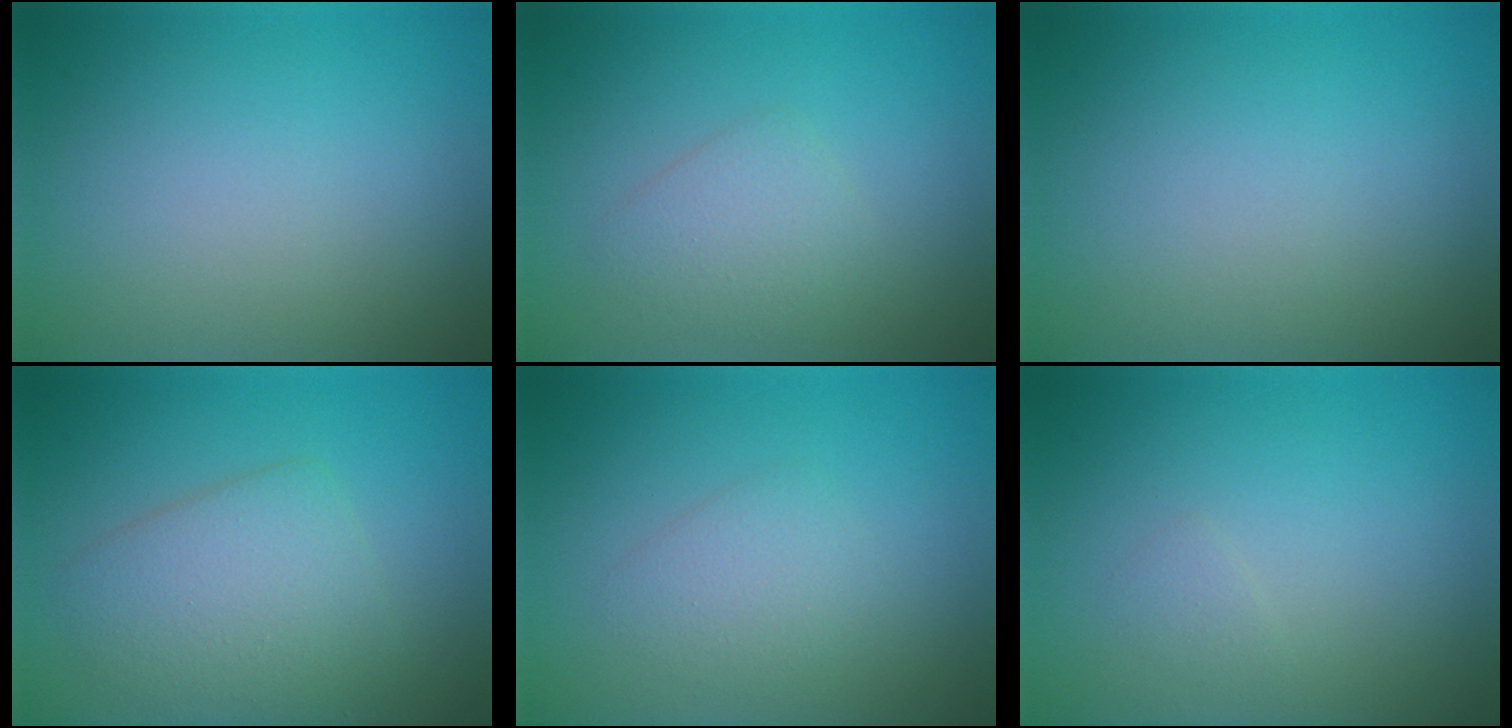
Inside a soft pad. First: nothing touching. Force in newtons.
{"total": 2.1, "press": 2.1, "slide": 0.0}
{"total": 0.0}
{"total": 4.5, "press": 4.5, "slide": 0.3}
{"total": 2.0, "press": 2.0, "slide": 0.1}
{"total": 0.7, "press": 0.7, "slide": 0.0}